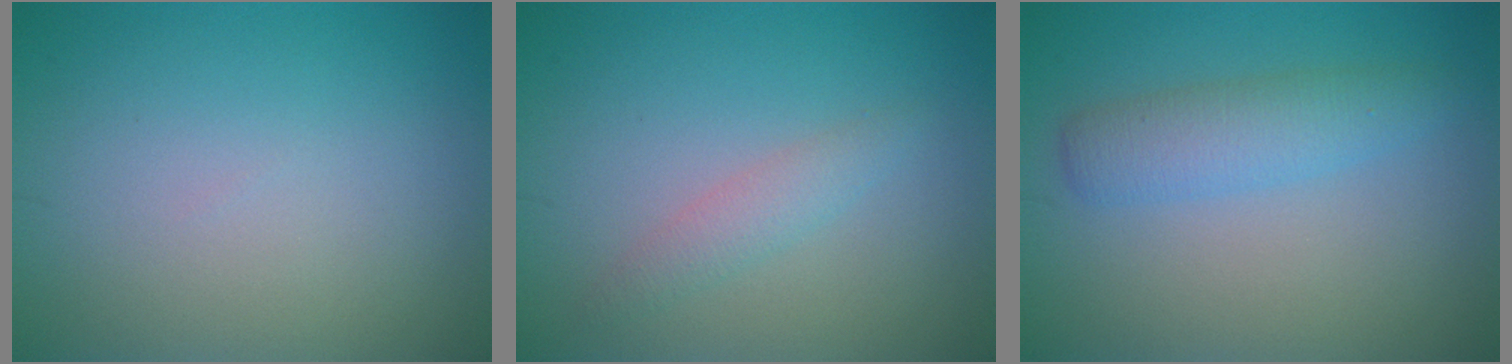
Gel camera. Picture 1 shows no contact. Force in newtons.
{"total": 1.6, "press": 1.6, "slide": 0.1}
{"total": 3.2, "press": 3.2, "slide": 0.1}